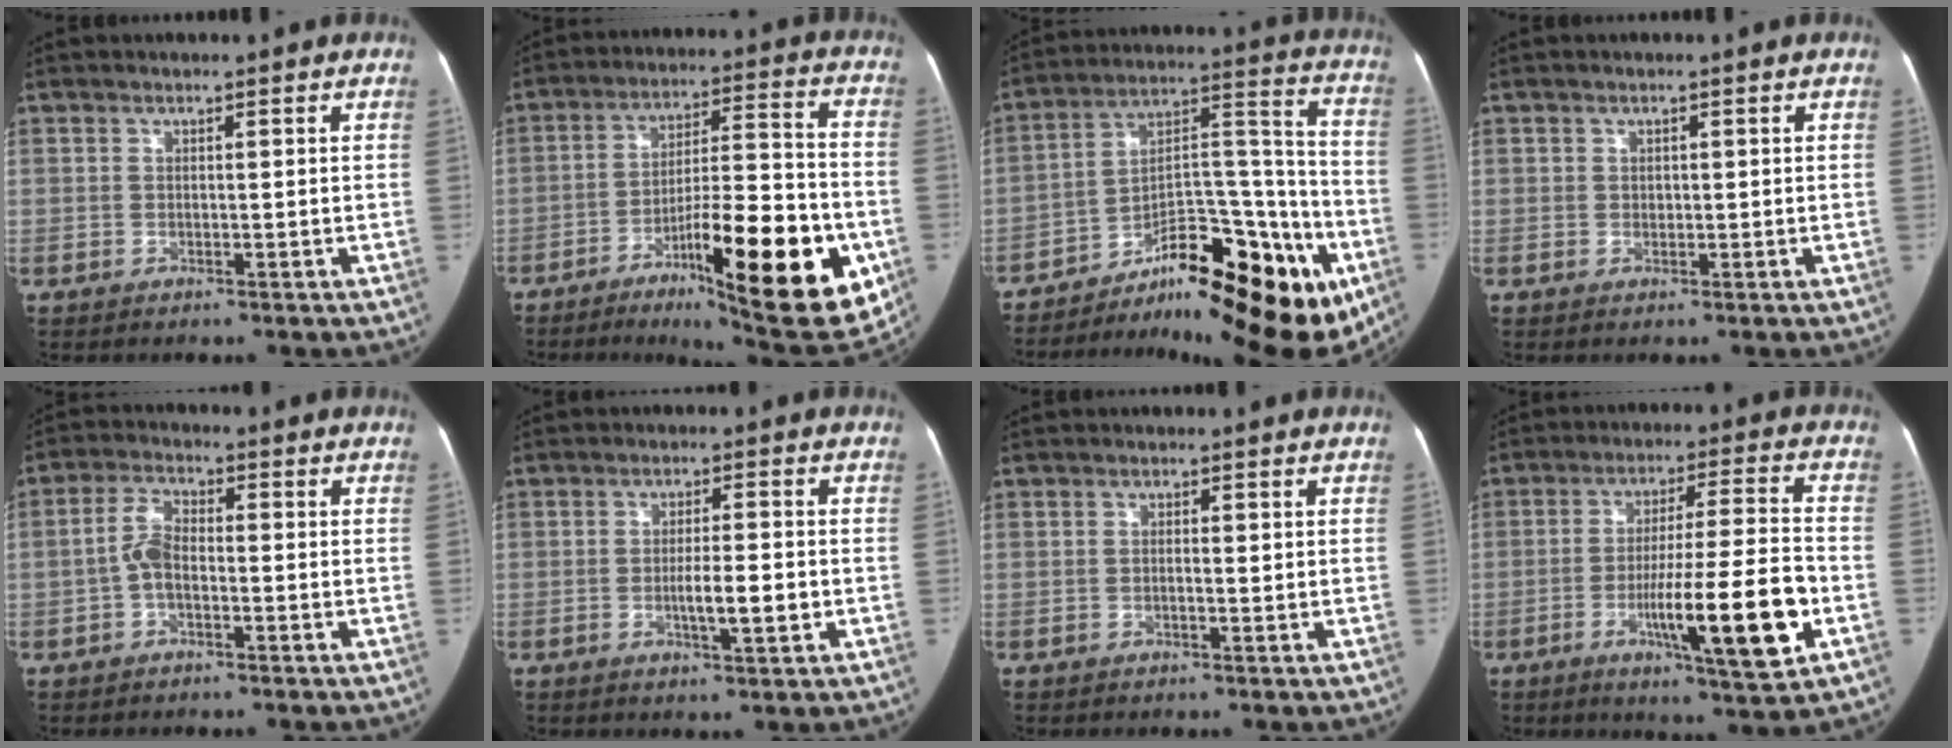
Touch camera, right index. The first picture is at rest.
{"total": 23.5, "force": [-9.3, 3.8, 21.2], "torque": [-0.264, -0.007, -0.130]}
{"total": 23.3, "force": [-13.6, 7.5, 17.4], "torque": [-0.201, 0.044, -0.201]}
{"total": 0.8, "force": [0.1, 0.8, 0.2], "torque": [0.002, 0.003, 0.001]}
{"total": 4.5, "force": [-1.0, 2.1, 3.9], "torque": [-0.082, 0.016, -0.023]}
{"total": 5.2, "force": [-1.2, 0.7, 5.0], "torque": [-0.086, -0.003, -0.018]}
{"total": 0.9, "force": [-0.1, 0.3, 0.8], "torque": [-0.014, 0.005, -0.003]}
{"total": 15.2, "force": [-5.0, 0.6, 14.3], "torque": [-0.233, -0.013, -0.078]}